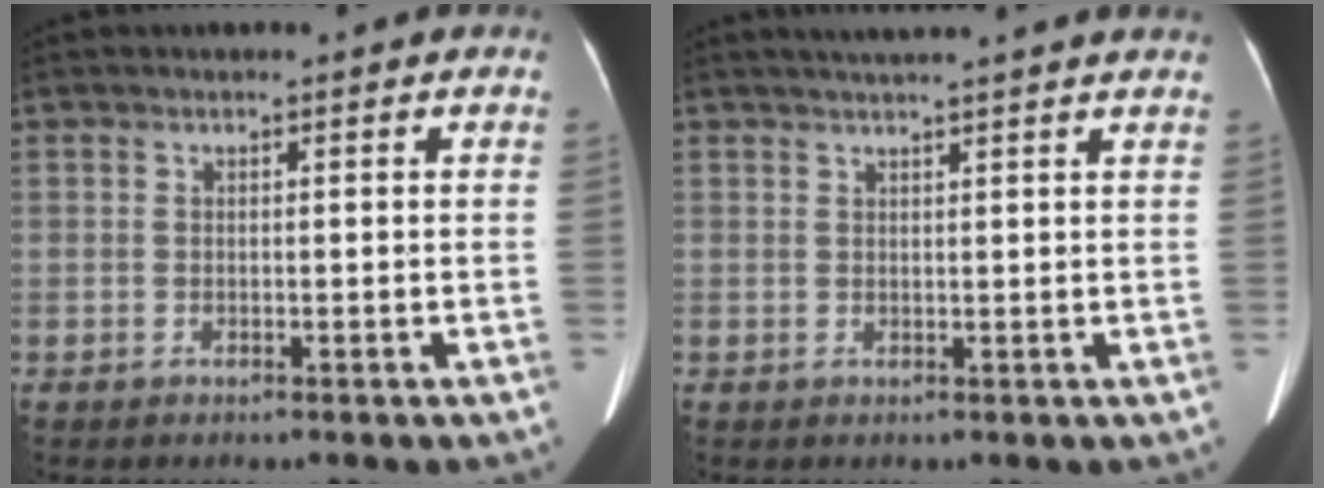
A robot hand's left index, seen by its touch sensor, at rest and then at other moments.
{"total": 8.3, "force": [7.4, -0.4, 3.6], "torque": [-0.049, 0.029, 0.083]}